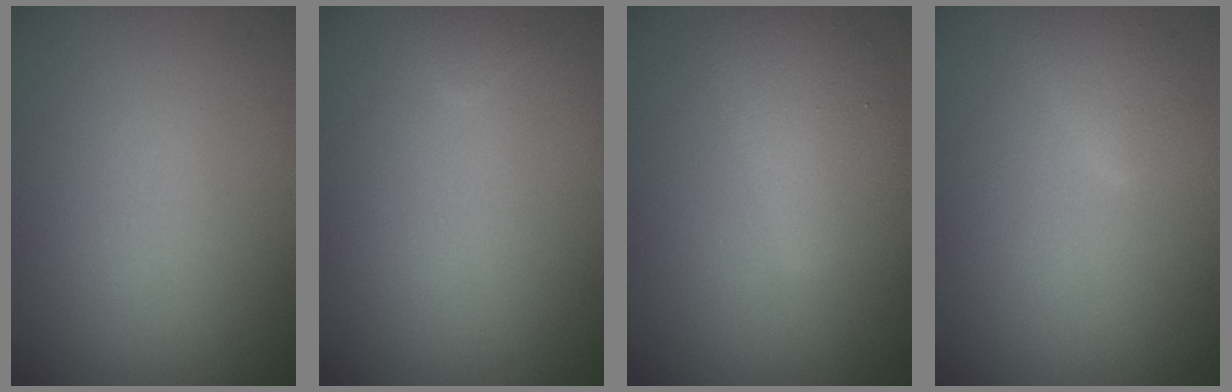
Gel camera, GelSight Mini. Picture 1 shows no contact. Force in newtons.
{"total": 0.6, "press": 0.6, "slide": 0.1}
{"total": 4.1, "press": 4.1, "slide": 0.2}
{"total": 1.8, "press": 1.8, "slide": 0.1}